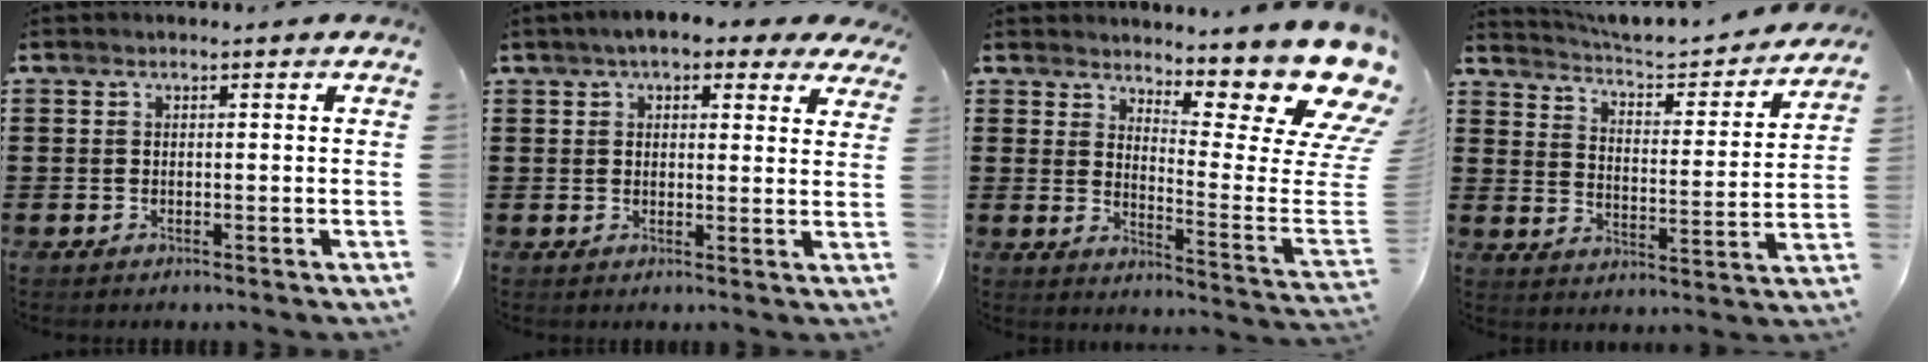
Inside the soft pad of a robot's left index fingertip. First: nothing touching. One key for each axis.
{"total": 5.1, "fx": 4.0, "fy": 1.6, "fz": 2.7, "tx": -0.057, "ty": -0.001, "tz": 0.070}
{"total": 13.0, "fx": 9.2, "fy": 2.7, "fz": 8.6, "tx": -0.126, "ty": -0.084, "tz": 0.154}
{"total": 3.8, "fx": 3.8, "fy": 0.2, "fz": 0.7, "tx": -0.038, "ty": -0.033, "tz": 0.055}